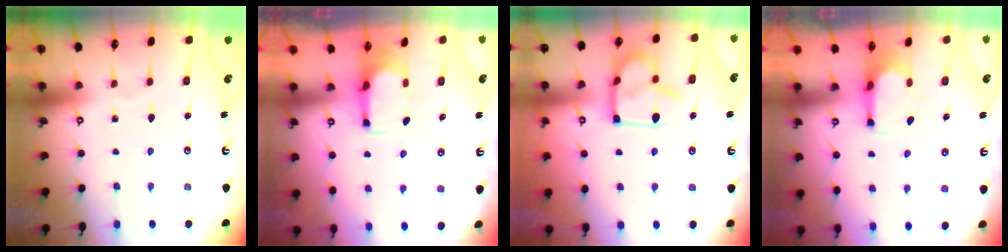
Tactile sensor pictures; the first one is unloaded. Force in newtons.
{"total": 1.7, "press": 1.5, "slide": 0.7}
{"total": 9.0, "press": 8.9, "slide": 1.2}
{"total": 2.8, "press": 2.6, "slide": 0.8}